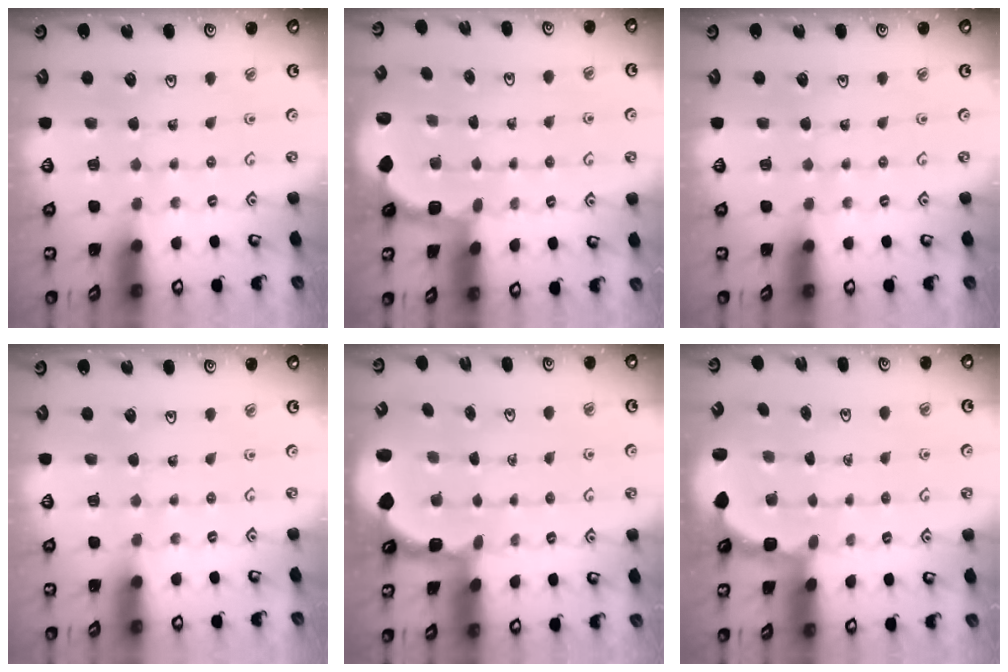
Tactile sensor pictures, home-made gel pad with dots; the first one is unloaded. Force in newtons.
{"total": 1.8, "press": 1.6, "slide": 0.8}
{"total": 0.0}
{"total": 0.0}
{"total": 1.7, "press": 1.6, "slide": 0.5}
{"total": 2.9, "press": 2.5, "slide": 1.4}